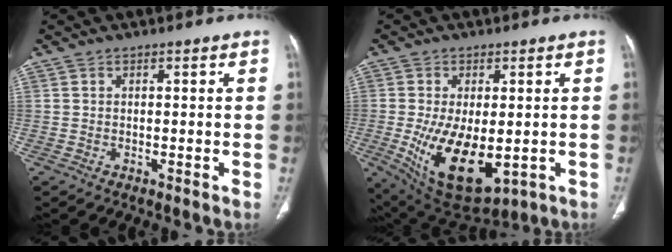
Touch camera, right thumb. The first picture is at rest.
{"total": 15.0, "force": [-2.9, 7.7, 12.5], "torque": [-0.215, -0.022, -0.018]}